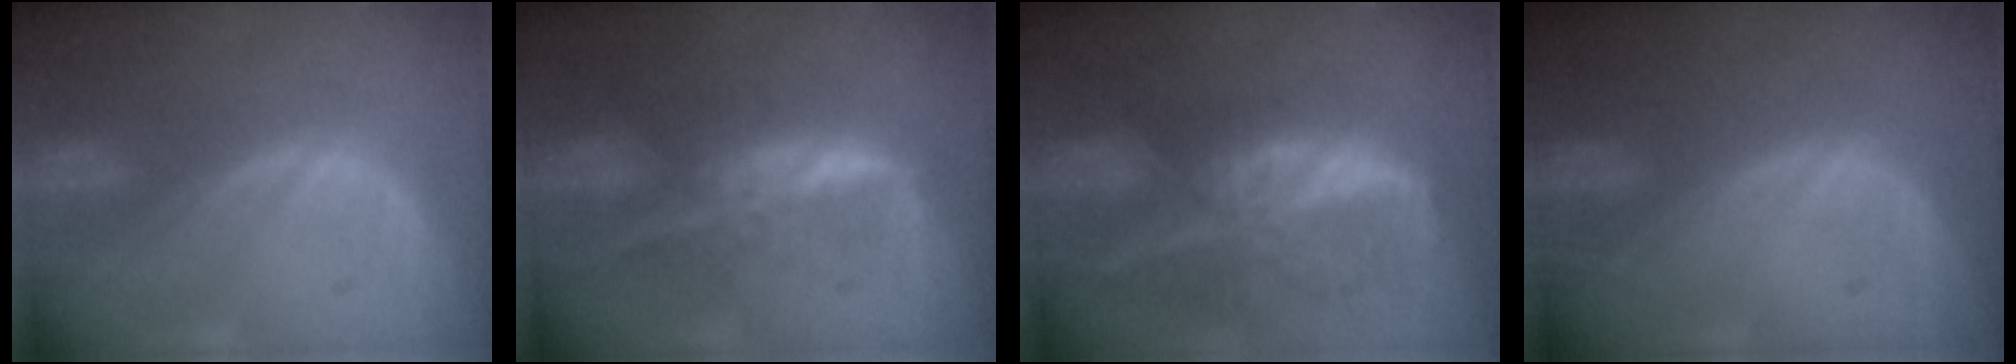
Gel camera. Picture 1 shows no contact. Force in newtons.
{"total": 7.6, "press": 6.4, "slide": 4.2}
{"total": 9.5, "press": 8.3, "slide": 4.7}
{"total": 0.0}